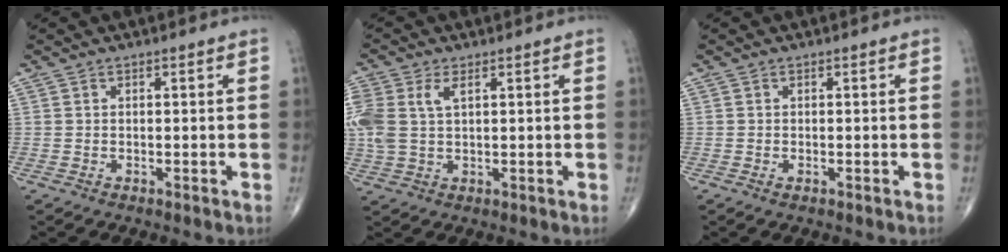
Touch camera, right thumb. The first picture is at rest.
{"total": 8.9, "force": [2.4, 4.9, 6.9], "torque": [-0.190, 0.016, 0.055]}
{"total": 0.5, "force": [-0.2, 0.3, 0.4], "torque": [-0.010, 0.001, -0.003]}